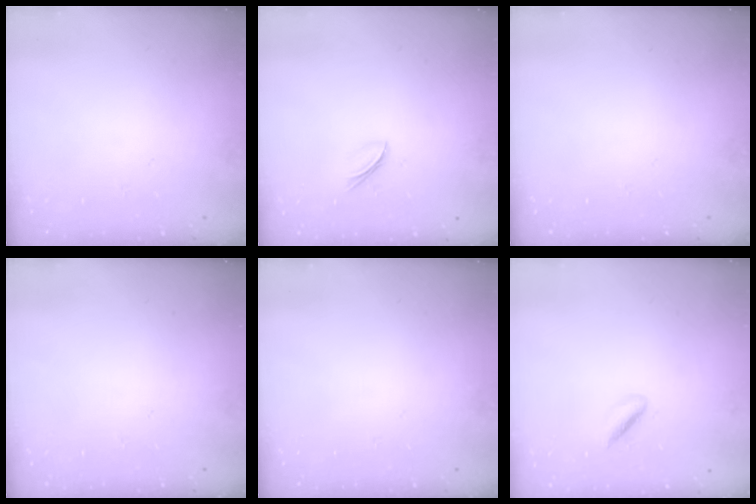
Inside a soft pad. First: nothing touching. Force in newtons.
{"total": 3.8, "press": 3.6, "slide": 1.2}
{"total": 0.0}
{"total": 0.0}
{"total": 0.0}
{"total": 2.3, "press": 2.1, "slide": 1.0}